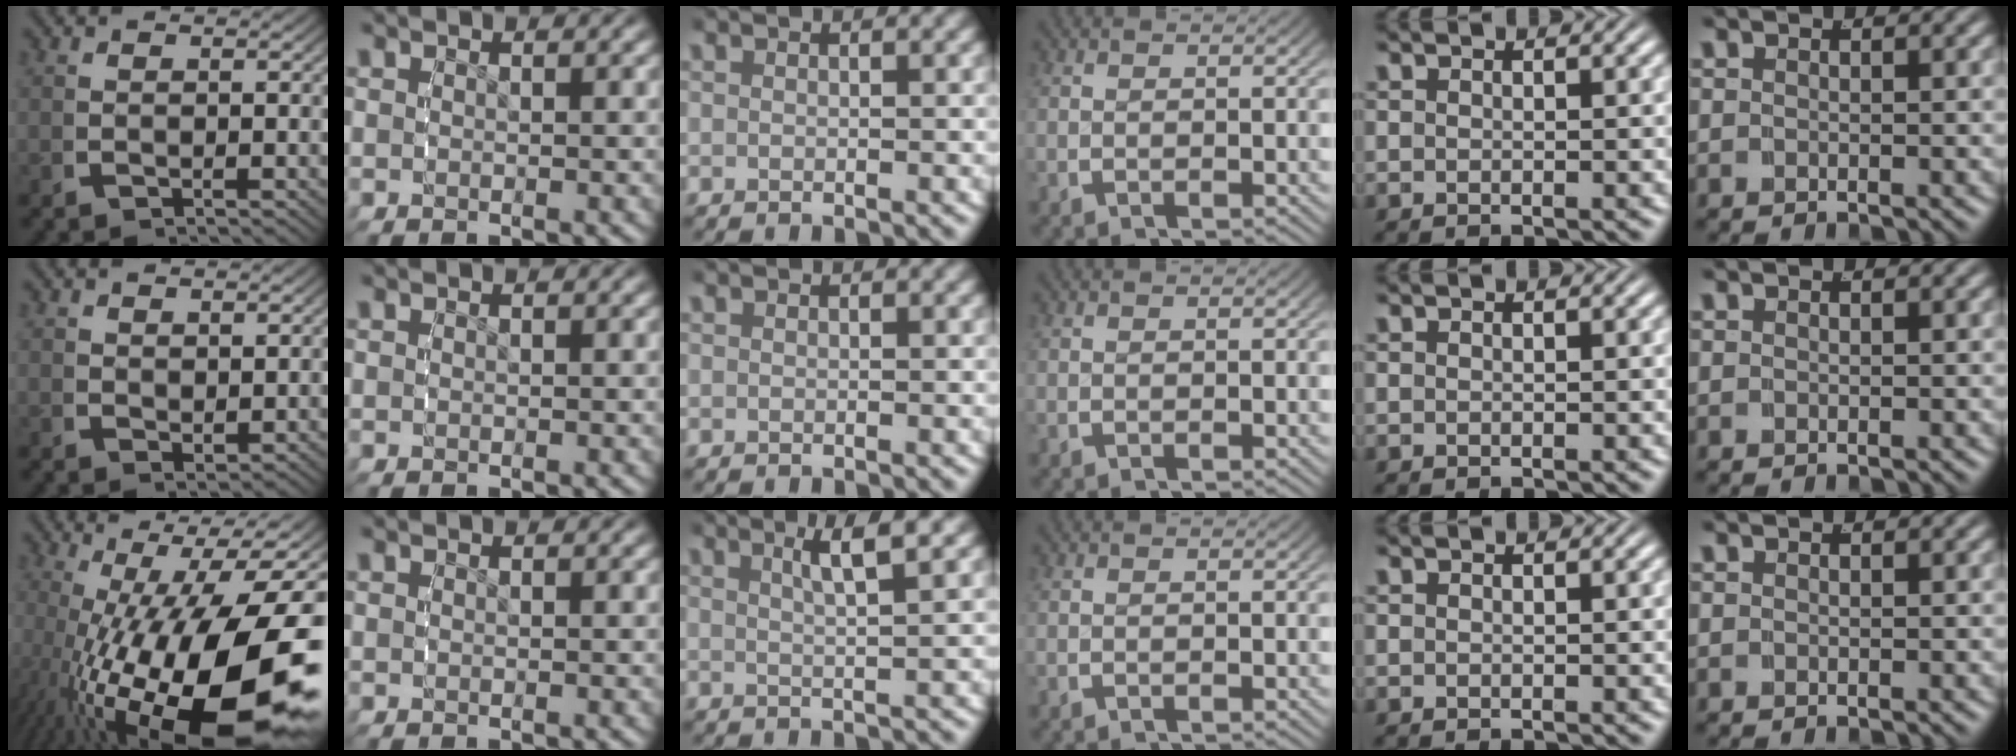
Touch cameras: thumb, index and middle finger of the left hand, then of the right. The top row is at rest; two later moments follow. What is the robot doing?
{"motion": "grasp_and_lifting", "object": "dispenser bottle"}